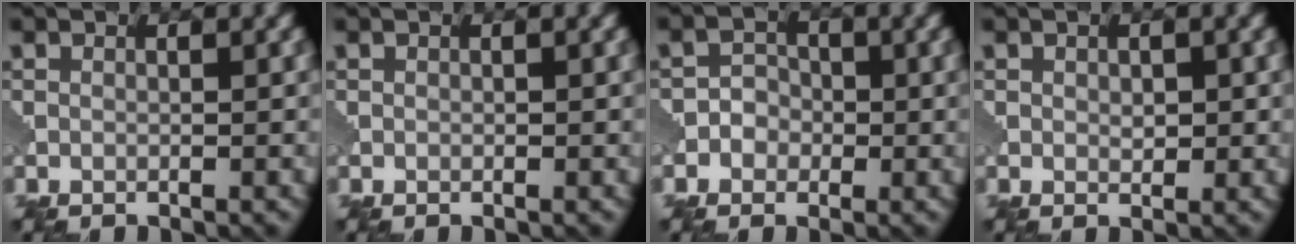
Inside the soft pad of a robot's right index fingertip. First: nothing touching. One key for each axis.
{"total": 0.0}
{"total": 1.9, "fx": -0.6, "fy": 1.8, "fz": 0.5, "tx": 0.009, "ty": 0.003, "tz": -0.018}
{"total": 1.2, "fx": 0.1, "fy": 0.7, "fz": 1.0, "tx": -0.014, "ty": -0.001, "tz": 0.003}